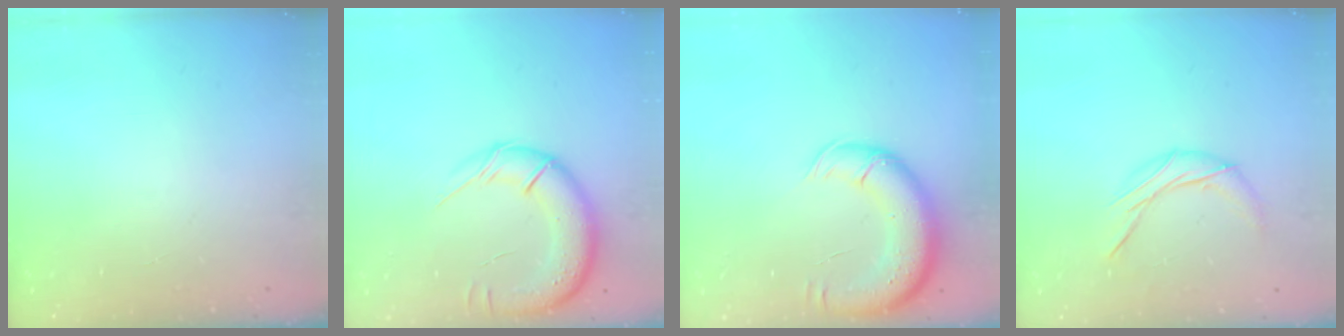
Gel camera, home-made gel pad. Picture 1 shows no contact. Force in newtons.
{"total": 15.8, "press": 15.3, "slide": 4.0}
{"total": 13.2, "press": 12.8, "slide": 3.3}
{"total": 7.8, "press": 7.8, "slide": 0.1}